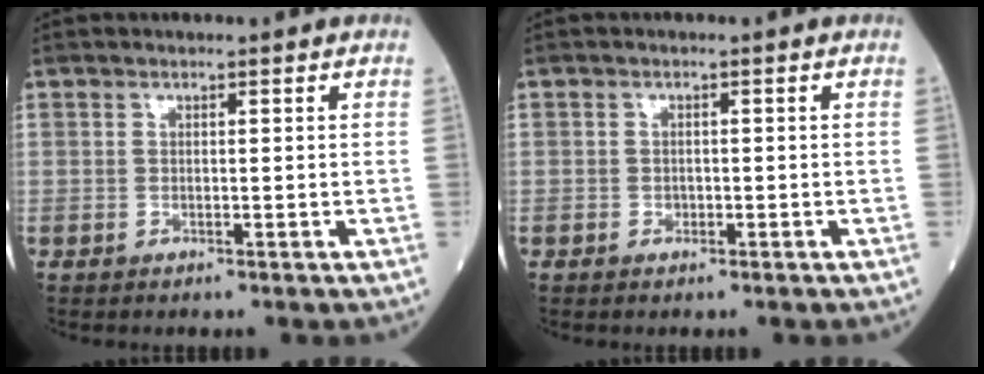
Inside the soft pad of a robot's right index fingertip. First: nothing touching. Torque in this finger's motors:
{"motor_torque": [0.11, -0.03, -0.02, 0.00]}